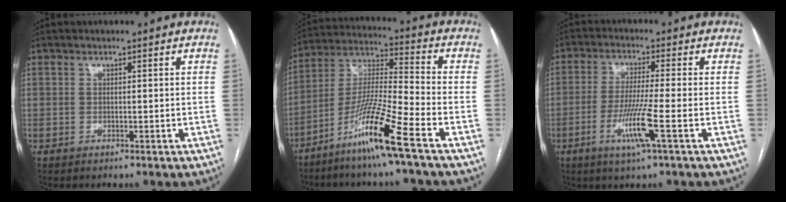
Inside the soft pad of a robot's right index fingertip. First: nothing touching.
{"total": 13.6, "force": [-8.0, -1.4, 10.8], "torque": [-0.215, -0.030, -0.158]}
{"total": 7.7, "force": [-2.9, -0.9, 7.1], "torque": [-0.141, -0.019, -0.058]}